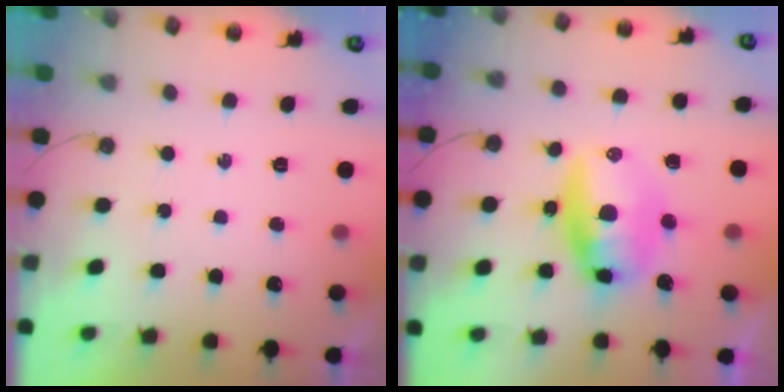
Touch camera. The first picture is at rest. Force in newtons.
{"total": 10.5, "press": 10.5, "slide": 0.9}